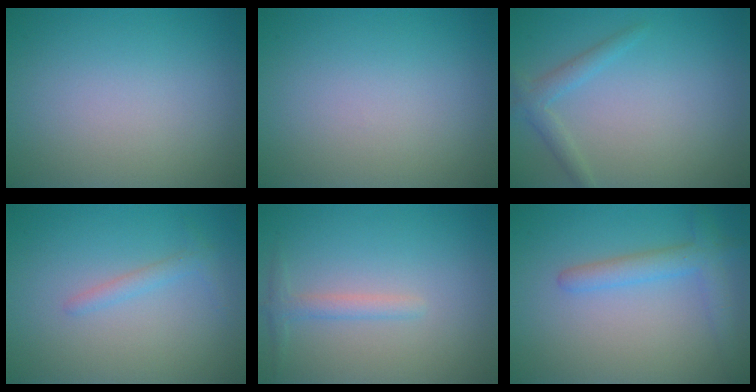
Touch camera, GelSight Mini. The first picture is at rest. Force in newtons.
{"total": 0.0}
{"total": 1.7, "press": 1.7, "slide": 0.1}
{"total": 1.3, "press": 1.3, "slide": 0.1}
{"total": 1.5, "press": 1.5, "slide": 0.0}
{"total": 2.9, "press": 2.9, "slide": 0.1}